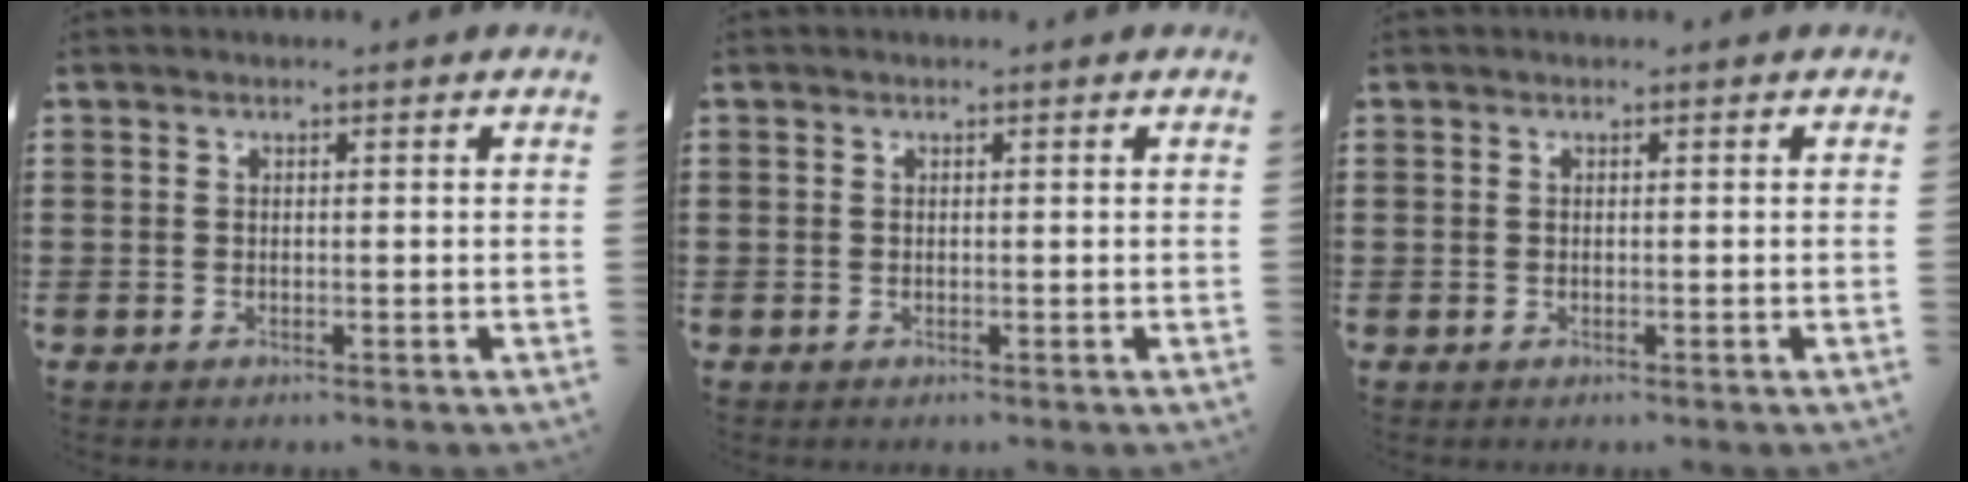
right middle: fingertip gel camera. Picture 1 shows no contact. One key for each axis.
{"total": 0.0}
{"total": 0.0}